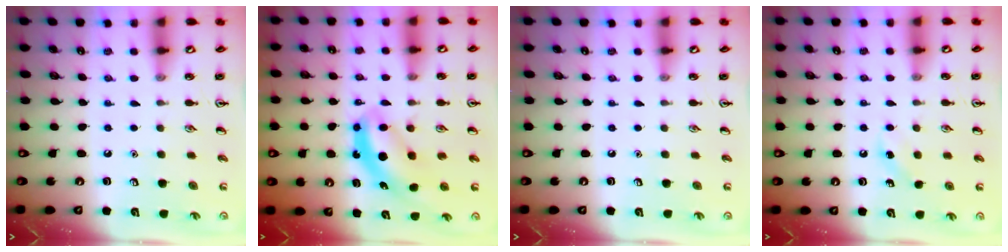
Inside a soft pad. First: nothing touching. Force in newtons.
{"total": 5.3, "press": 5.2, "slide": 1.2}
{"total": 0.0}
{"total": 4.5, "press": 4.2, "slide": 1.3}